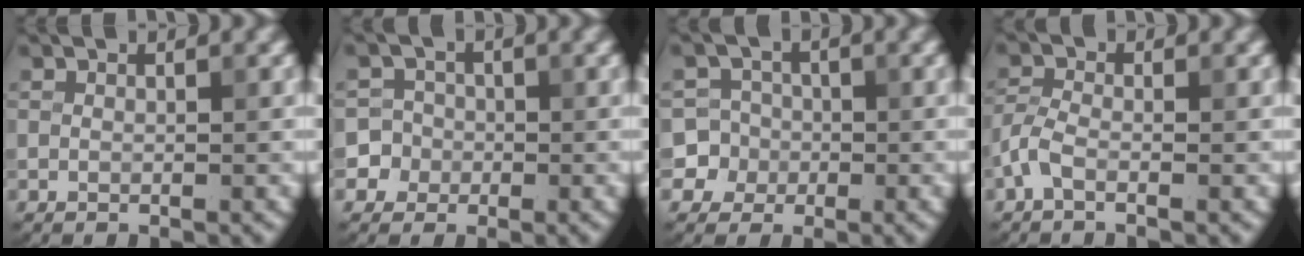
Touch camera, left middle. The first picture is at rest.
{"total": 4.7, "force": [-1.7, 4.3, 0.6], "torque": [0.008, 0.012, -0.050]}
{"total": 5.7, "force": [-1.7, 5.4, 0.7], "torque": [0.005, 0.015, -0.053]}
{"total": 2.0, "force": [-1.1, 0.9, 1.5], "torque": [-0.039, 0.003, -0.034]}